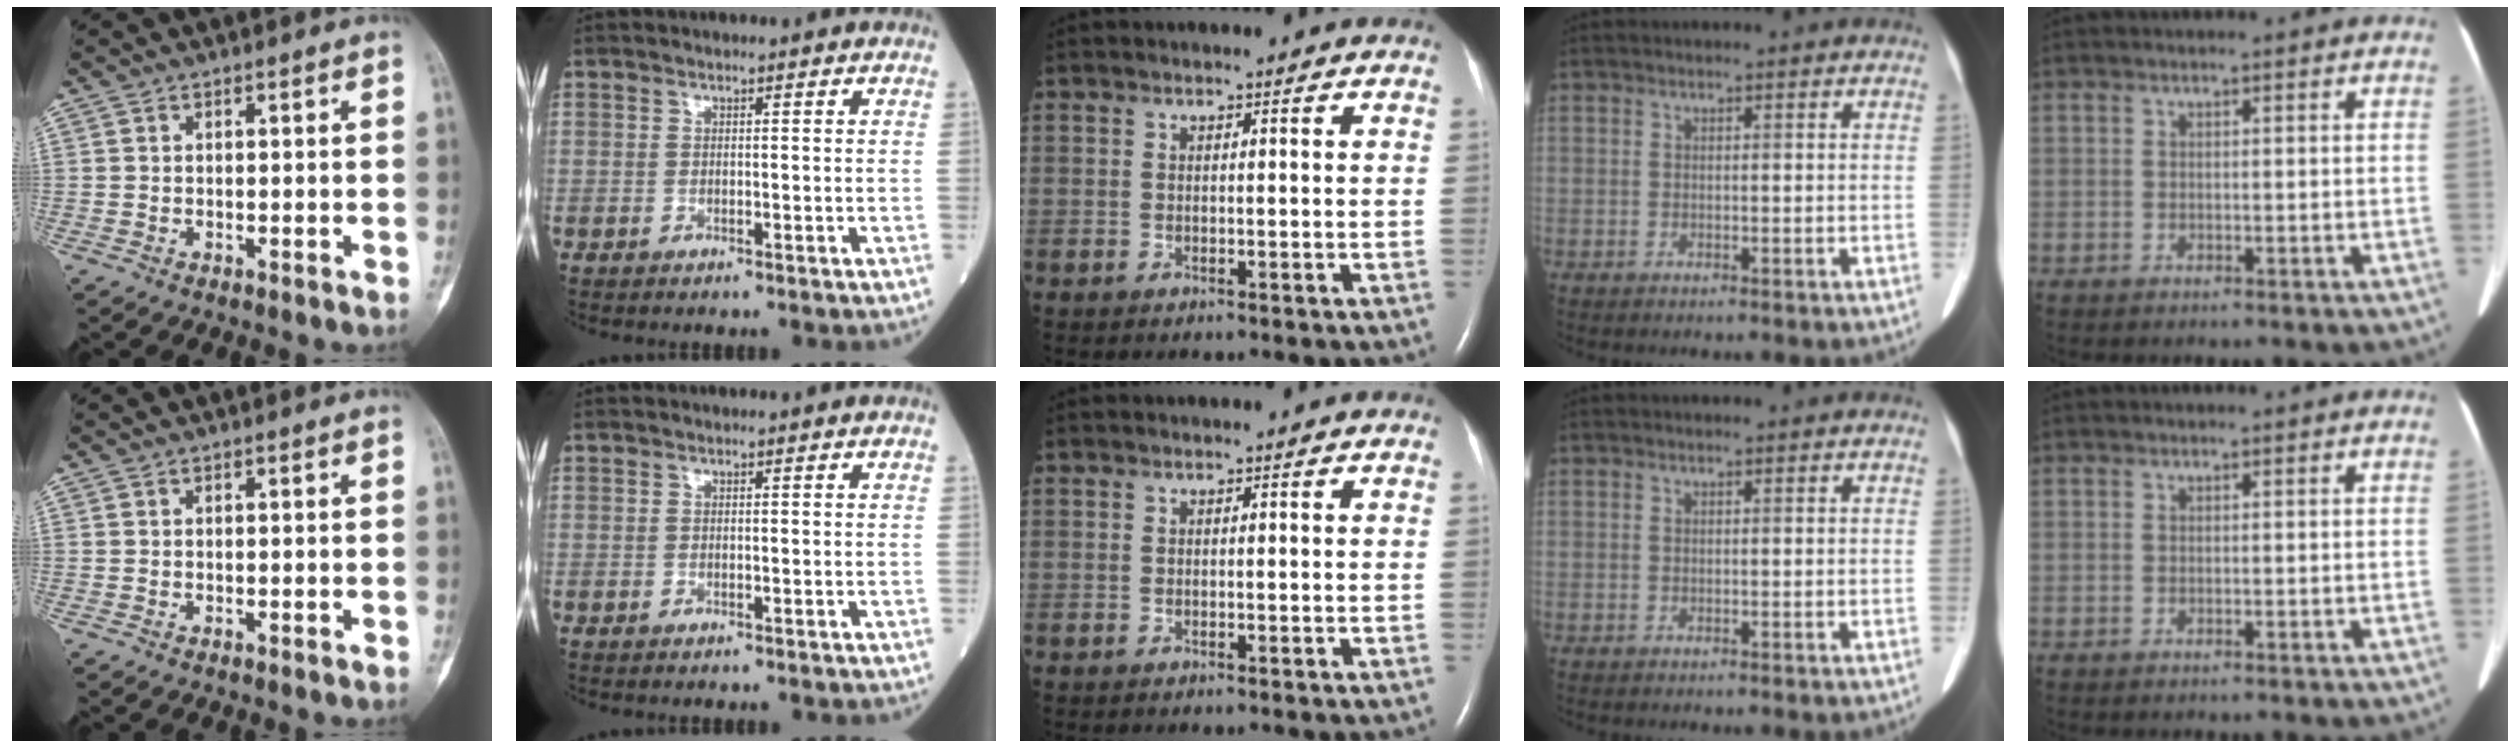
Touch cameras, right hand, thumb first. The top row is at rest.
{}